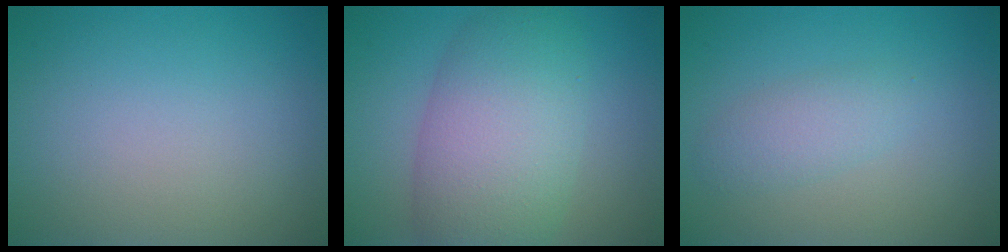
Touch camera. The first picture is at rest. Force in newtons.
{"total": 8.6, "press": 8.6, "slide": 0.3}
{"total": 2.2, "press": 2.2, "slide": 0.2}